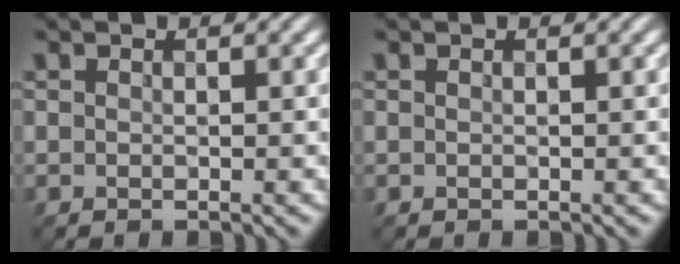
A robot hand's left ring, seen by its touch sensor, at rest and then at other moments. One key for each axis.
{"total": 0.0}